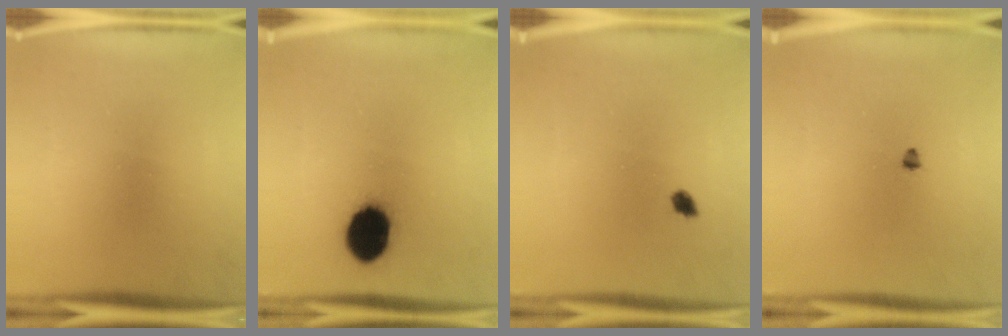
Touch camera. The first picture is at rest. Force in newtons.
{"total": 13.0}
{"total": 1.5}
{"total": 1.1}